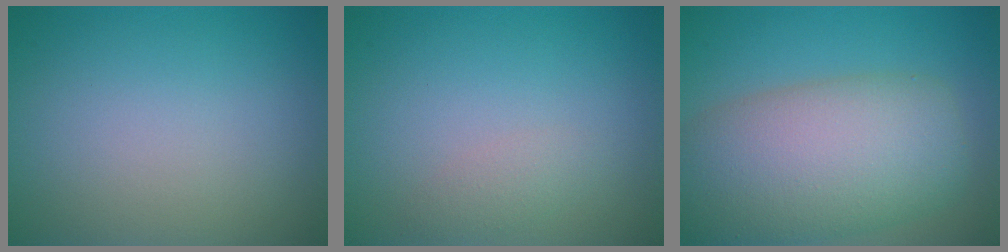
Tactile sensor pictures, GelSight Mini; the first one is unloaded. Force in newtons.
{"total": 1.1, "press": 1.1, "slide": 0.0}
{"total": 10.6, "press": 10.6, "slide": 0.6}